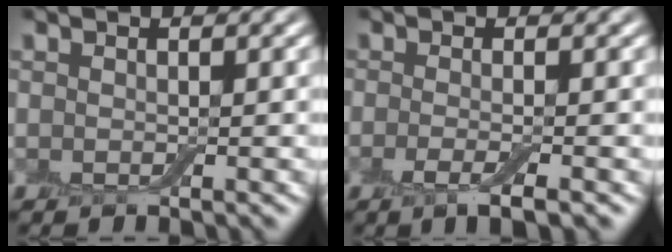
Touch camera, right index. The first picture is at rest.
{"total": 2.6, "force": [-1.0, 0.6, 2.3], "torque": [-0.036, -0.004, -0.023]}